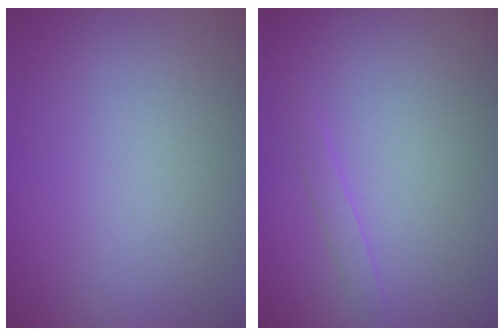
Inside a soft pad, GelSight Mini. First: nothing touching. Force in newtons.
{"total": 0.9, "press": 0.9, "slide": 0.0}